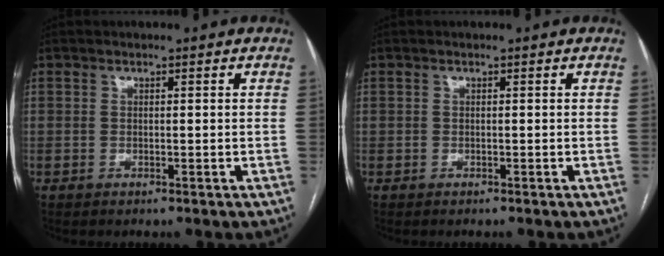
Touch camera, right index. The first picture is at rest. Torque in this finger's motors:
{"motor_torque": [-0.12, -0.03, 0.05, 0.00]}